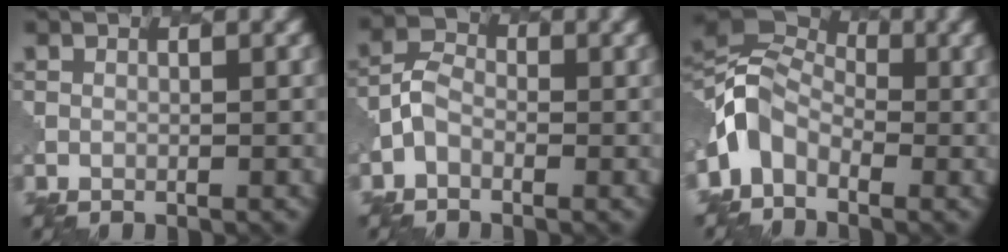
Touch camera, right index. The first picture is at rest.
{"total": 2.1, "force": [-0.9, 1.5, 1.2], "torque": [-0.024, 0.008, -0.026]}
{"total": 5.2, "force": [-1.9, 3.8, 3.0], "torque": [-0.056, 0.008, -0.056]}